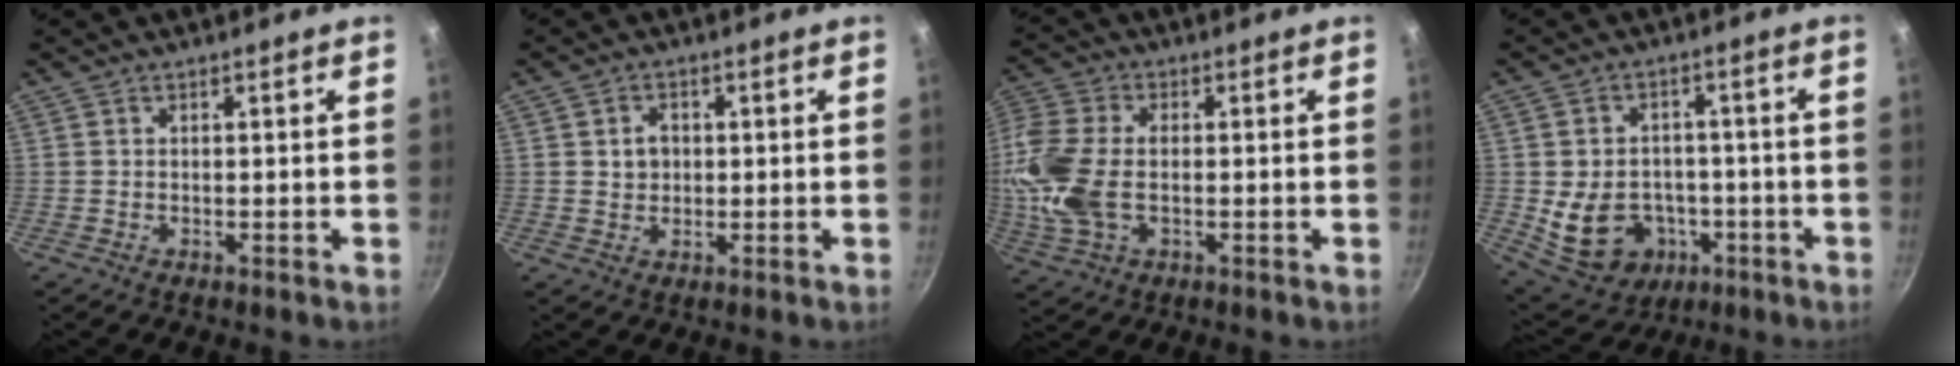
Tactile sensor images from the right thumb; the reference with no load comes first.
{"total": 3.4, "force": [0.4, 2.8, 1.8], "torque": [-0.014, 0.005, 0.005]}
{"total": 14.5, "force": [-0.9, 8.9, 11.5], "torque": [-0.248, 0.014, -0.028]}
{"total": 13.5, "force": [-3.4, 10.8, 7.5], "torque": [-0.108, 0.021, -0.031]}